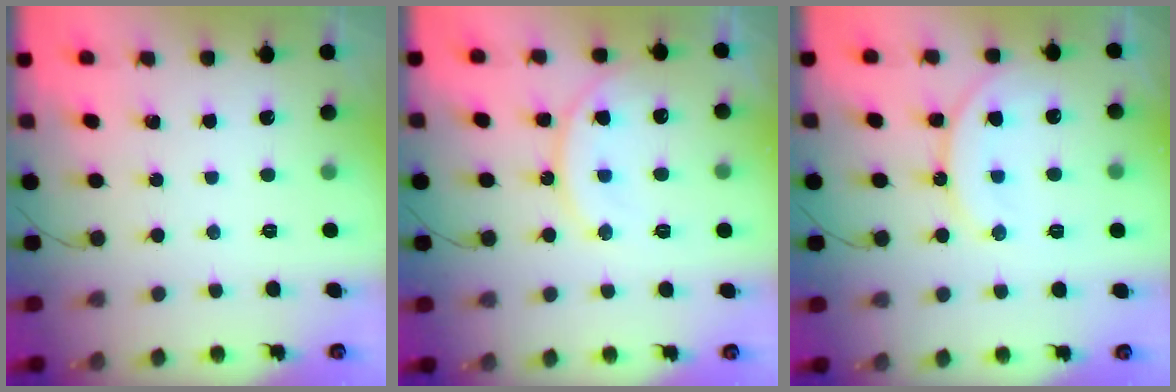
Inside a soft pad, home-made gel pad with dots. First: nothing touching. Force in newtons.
{"total": 13.4, "press": 13.3, "slide": 1.2}
{"total": 14.1, "press": 14.0, "slide": 1.7}